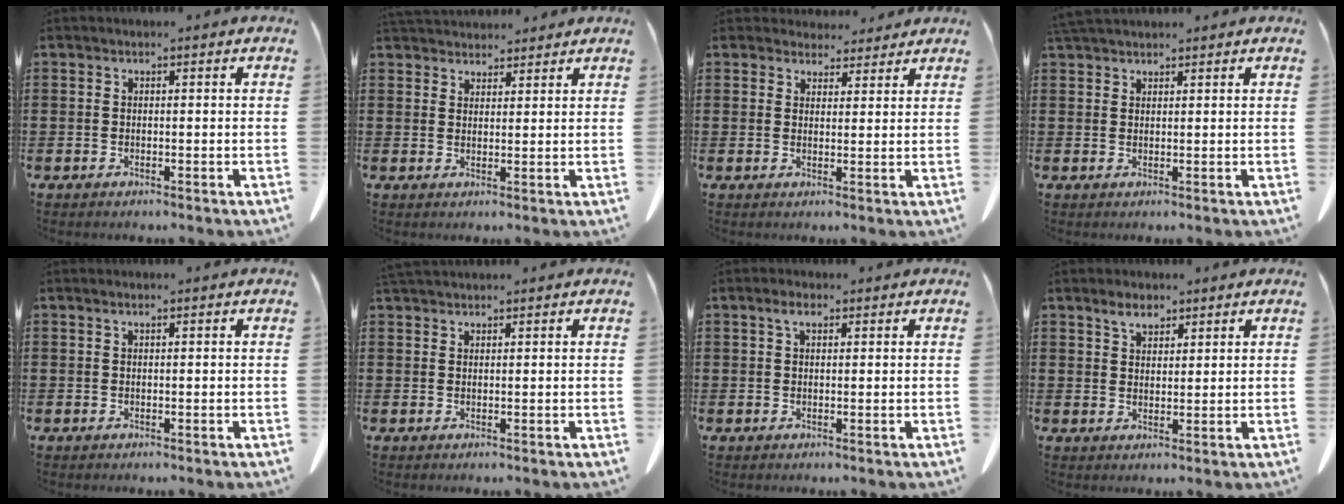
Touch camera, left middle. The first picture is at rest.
{"total": 3.6, "force": [3.4, 0.9, 0.4], "torque": [-0.016, -0.007, 0.067]}
{"total": 3.6, "force": [3.3, 1.3, 0.3], "torque": [-0.009, -0.009, 0.062]}
{"total": 2.3, "force": [2.2, 0.5, 0.7], "torque": [-0.020, 0.002, 0.043]}
{"total": 0.6, "force": [0.4, 0.0, 0.5], "torque": [-0.010, 0.000, 0.007]}
{"total": 1.4, "force": [1.4, 0.2, 0.4], "torque": [-0.011, 0.000, 0.027]}
{"total": 2.3, "force": [1.2, 0.9, 1.7], "torque": [-0.038, 0.006, 0.021]}
{"total": 3.4, "force": [2.5, 1.6, 1.6], "torque": [-0.030, 0.002, 0.046]}